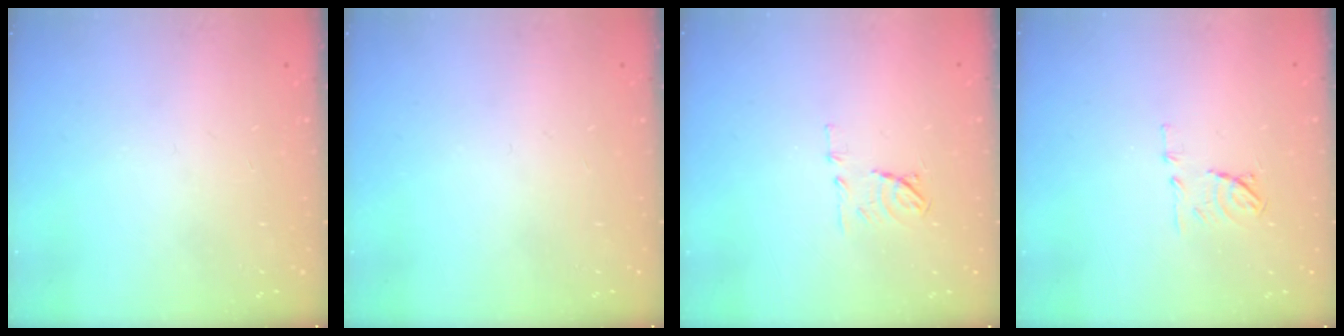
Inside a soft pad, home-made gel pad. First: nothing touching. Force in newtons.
{"total": 0.0}
{"total": 7.6, "press": 7.6, "slide": 0.8}
{"total": 7.6, "press": 7.6, "slide": 0.8}